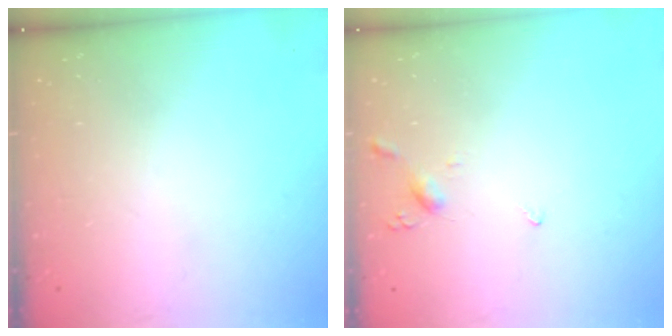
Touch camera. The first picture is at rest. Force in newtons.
{"total": 4.0, "press": 4.0, "slide": 0.7}